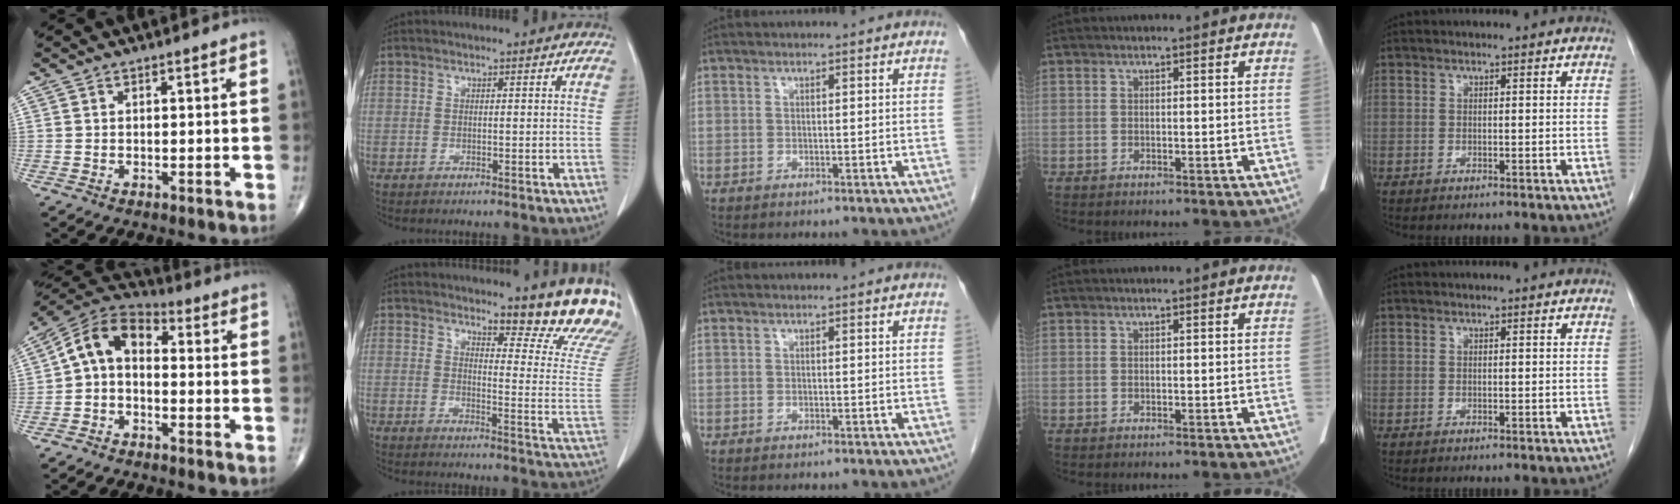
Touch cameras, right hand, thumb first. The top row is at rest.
{"thumb": {"total": 9.3, "force": [-0.2, 6.1, 6.9], "torque": [-0.109, 0.035, -0.024]}, "index": {"total": 13.6, "force": [12.2, 1.3, 5.7], "torque": [-0.052, -0.099, 0.126]}}